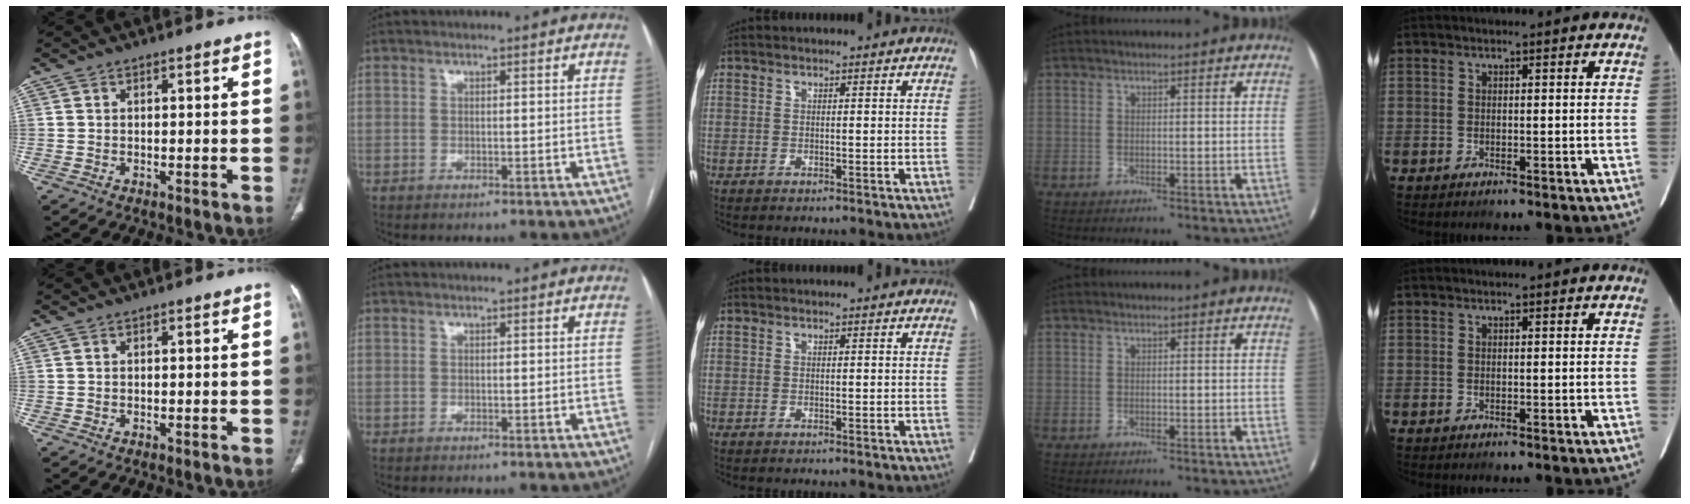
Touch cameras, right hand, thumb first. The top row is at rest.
{}